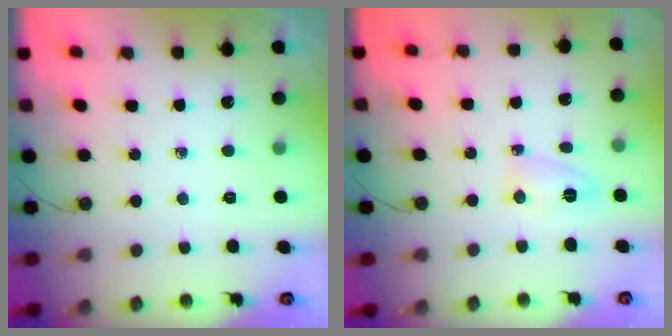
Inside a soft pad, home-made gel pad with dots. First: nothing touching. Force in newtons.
{"total": 3.7, "press": 3.3, "slide": 1.7}